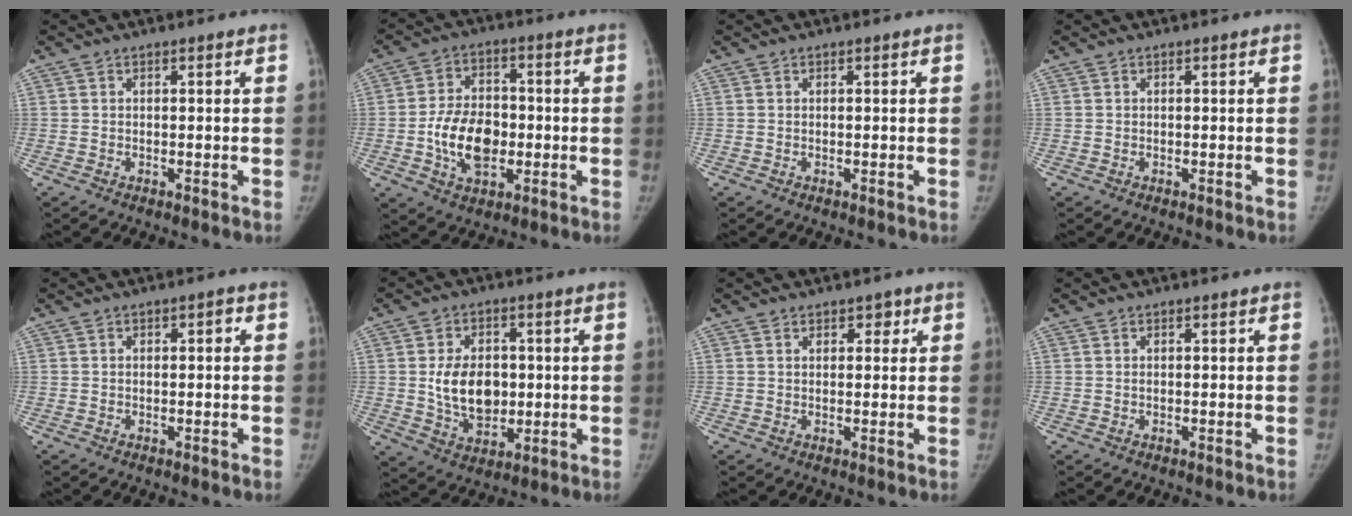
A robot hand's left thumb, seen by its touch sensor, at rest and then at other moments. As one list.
[{"total": 11.9, "force": [-2.1, 7.8, 8.7], "torque": [-0.130, 0.012, -0.036]}, {"total": 0.0}, {"total": 0.0}, {"total": 1.7, "force": [0.2, 0.8, 1.4], "torque": [-0.021, 0.011, -0.001]}, {"total": 11.2, "force": [0.3, 7.8, 8.0], "torque": [-0.107, -0.007, 0.014]}, {"total": 2.1, "force": [1.2, 1.4, 0.9], "torque": [0.011, -0.003, 0.012]}, {"total": 0.0}]